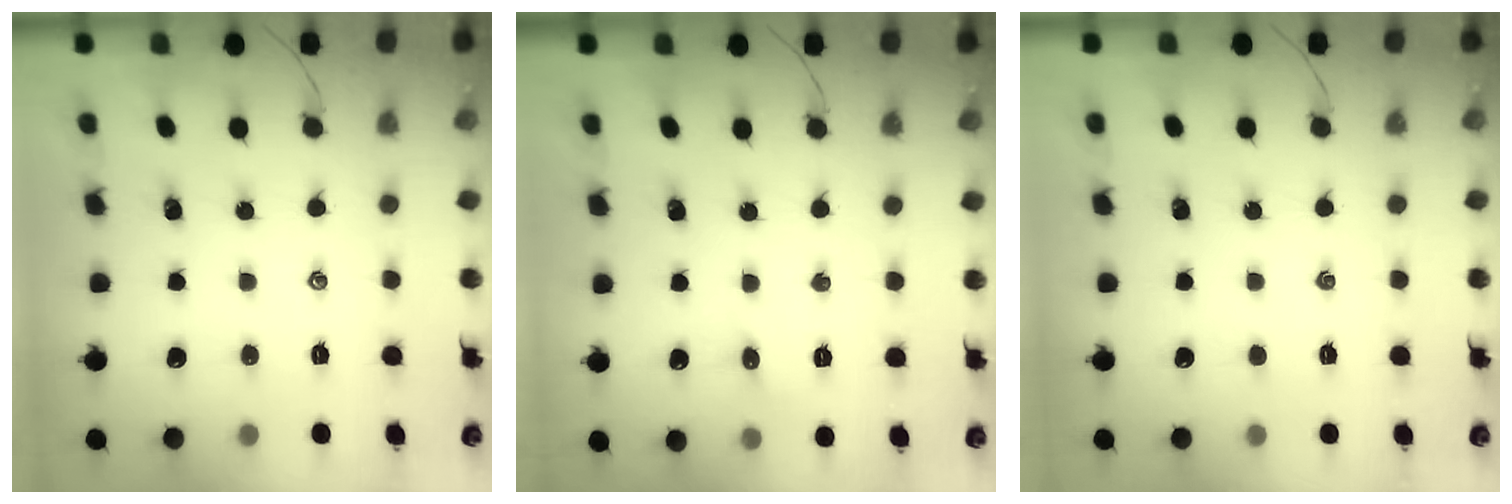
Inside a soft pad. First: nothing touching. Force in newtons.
{"total": 3.8, "press": 3.6, "slide": 1.3}
{"total": 0.0}